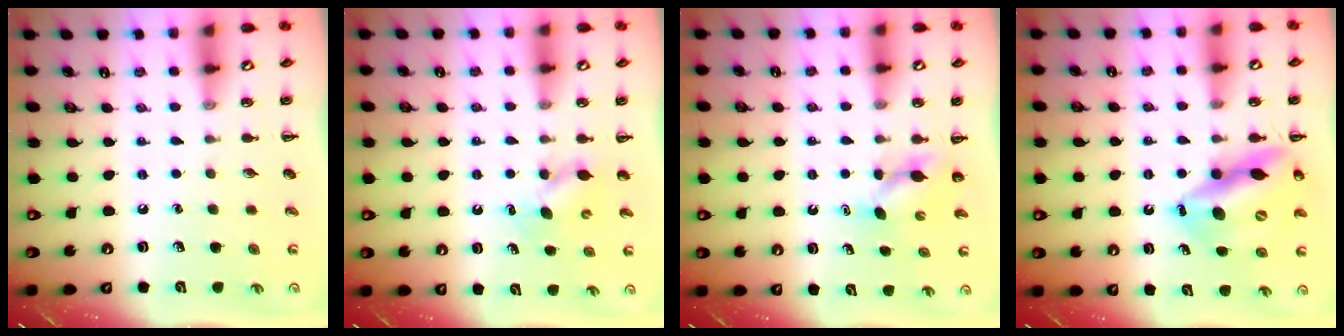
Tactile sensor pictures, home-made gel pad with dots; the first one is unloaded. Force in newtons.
{"total": 4.2, "press": 4.1, "slide": 0.9}
{"total": 4.0, "press": 3.9, "slide": 1.0}
{"total": 15.2, "press": 14.6, "slide": 4.3}